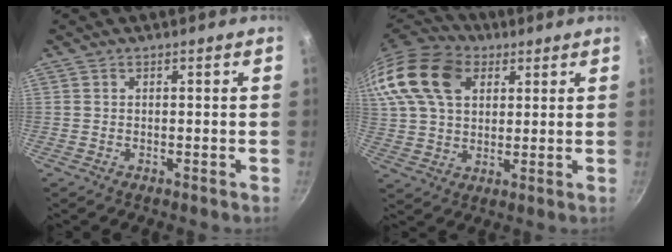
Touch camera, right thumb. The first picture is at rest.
{"total": 23.5, "force": [9.4, 16.2, 14.2], "torque": [-0.313, 0.027, 0.169]}